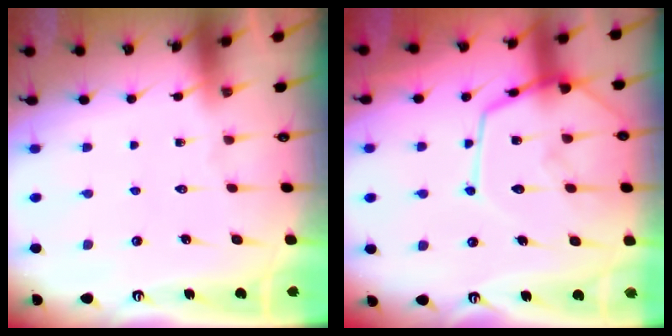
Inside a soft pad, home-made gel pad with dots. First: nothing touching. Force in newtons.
{"total": 15.6, "press": 15.6, "slide": 1.3}